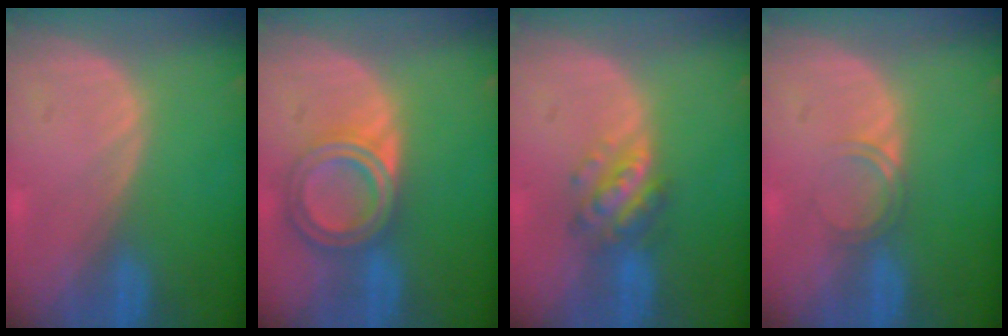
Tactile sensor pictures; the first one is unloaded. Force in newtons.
{"total": 6.9, "press": 6.2, "slide": 3.1}
{"total": 5.9, "press": 5.2, "slide": 2.8}
{"total": 2.0, "press": 2.0, "slide": 0.2}